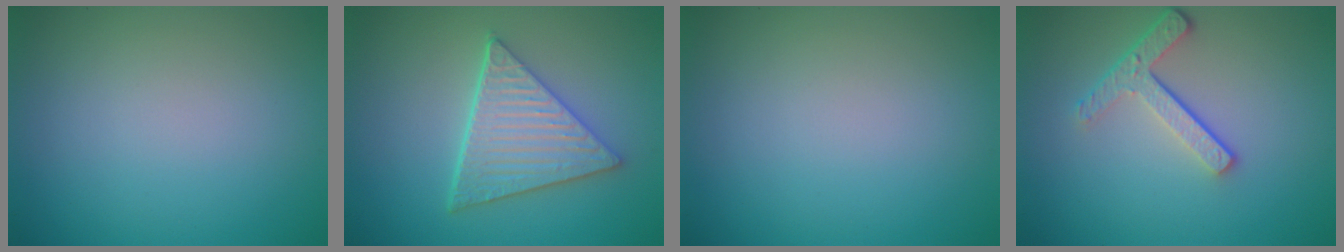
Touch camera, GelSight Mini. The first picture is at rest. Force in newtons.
{"total": 5.6, "press": 4.5, "slide": 3.3}
{"total": 0.0}
{"total": 3.5, "press": 2.6, "slide": 2.3}